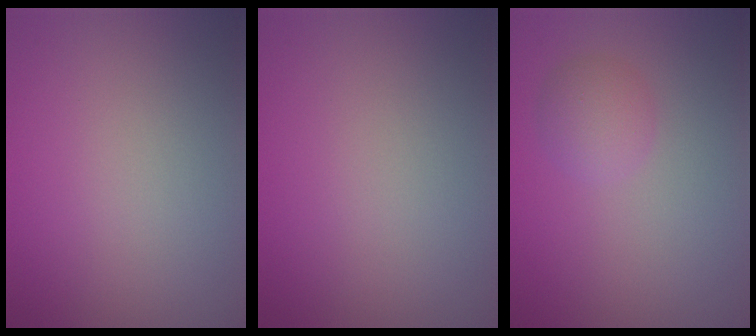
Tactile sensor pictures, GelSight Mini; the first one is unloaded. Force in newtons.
{"total": 0.0}
{"total": 2.3, "press": 2.3, "slide": 0.1}